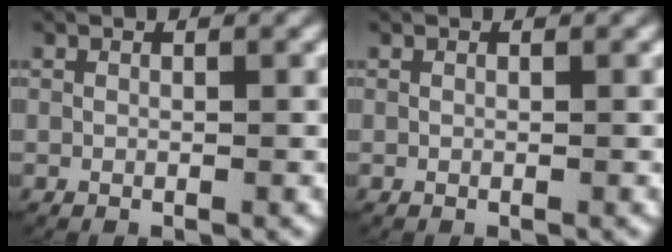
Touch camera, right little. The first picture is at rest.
{"total": 0.0}